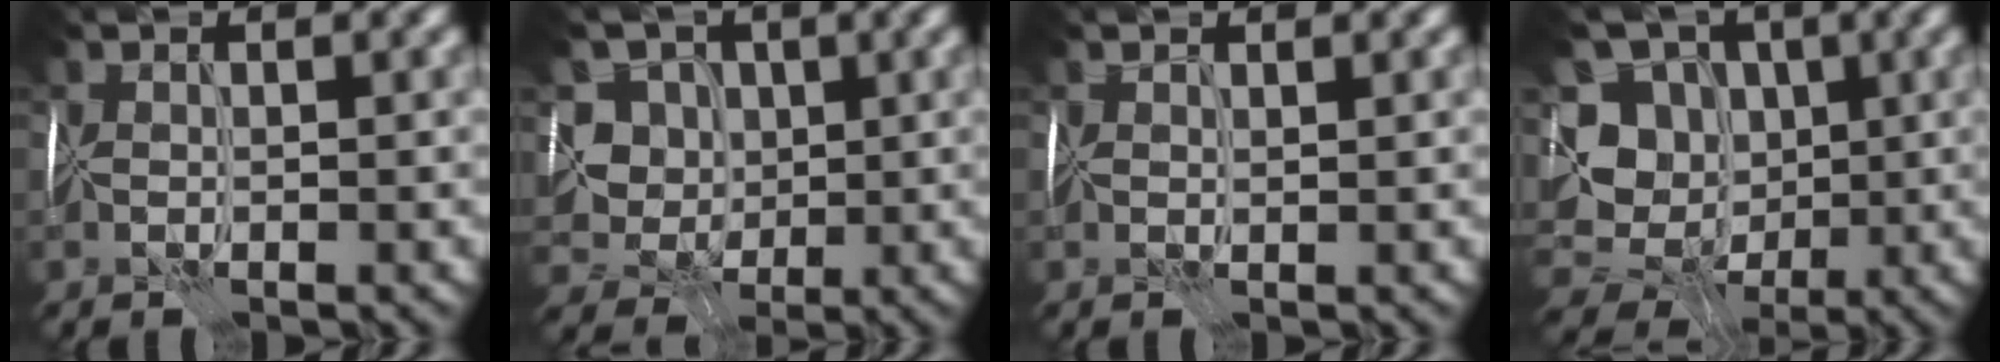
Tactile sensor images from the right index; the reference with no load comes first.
{"total": 4.0, "force": [1.2, 3.7, 1.1], "torque": [-0.009, -0.001, 0.006]}
{"total": 0.7, "force": [0.6, -0.1, 0.0], "torque": [0.004, 0.001, 0.011]}
{"total": 8.5, "force": [0.0, 7.8, 3.4], "torque": [-0.053, -0.007, -0.009]}